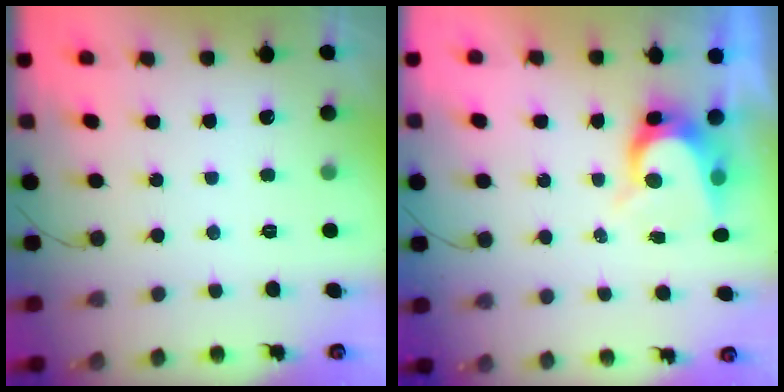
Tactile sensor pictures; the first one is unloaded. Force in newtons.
{"total": 7.0, "press": 6.9, "slide": 0.8}